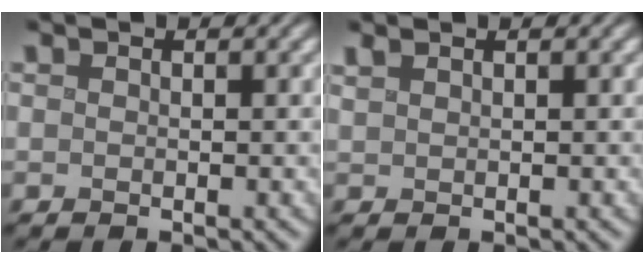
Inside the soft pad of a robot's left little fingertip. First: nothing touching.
{"total": 1.1, "force": [0.9, 0.3, 0.5], "torque": [-0.013, 0.004, 0.019]}